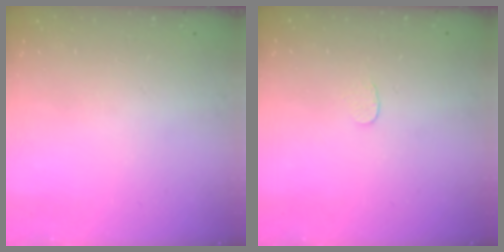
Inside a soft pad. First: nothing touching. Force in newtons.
{"total": 3.0, "press": 3.0, "slide": 0.2}